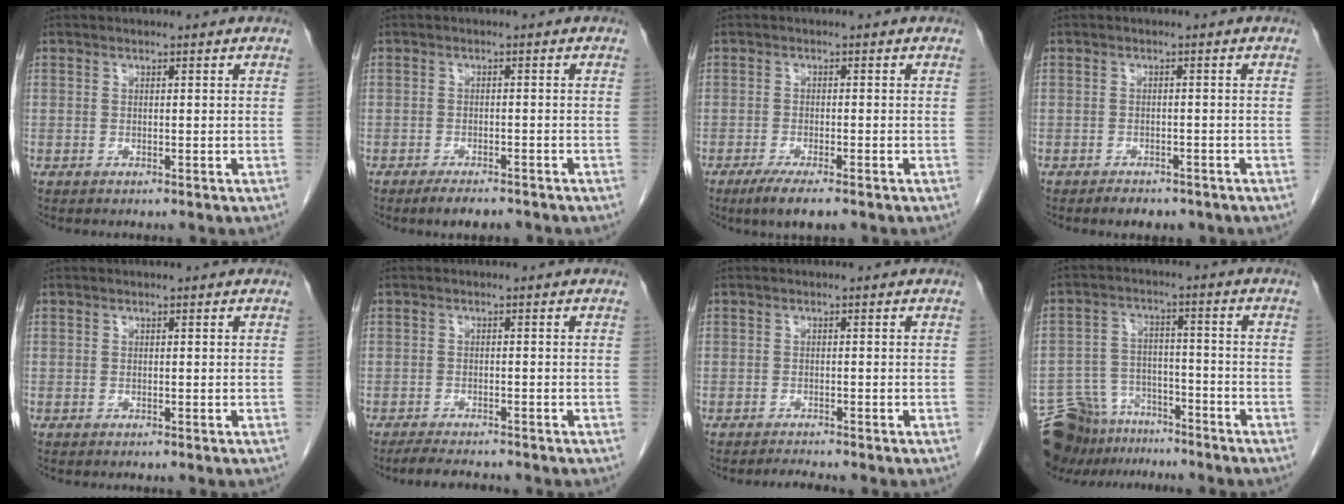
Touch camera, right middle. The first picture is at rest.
{"total": 3.7, "force": [-3.1, 0.9, 1.8], "torque": [-0.028, -0.003, -0.046]}
{"total": 5.0, "force": [-3.4, 0.7, 3.6], "torque": [-0.061, -0.012, -0.052]}
{"total": 3.6, "force": [-2.8, 1.7, 1.4], "torque": [-0.021, 0.000, -0.030]}
{"total": 0.0}
{"total": 4.7, "force": [-4.2, 0.7, 1.9], "torque": [-0.037, -0.015, -0.068]}
{"total": 1.3, "force": [-1.3, -0.4, 0.2], "torque": [-0.012, -0.010, -0.019]}
{"total": 12.6, "force": [-10.2, 6.4, 3.6], "torque": [-0.075, 0.020, -0.167]}